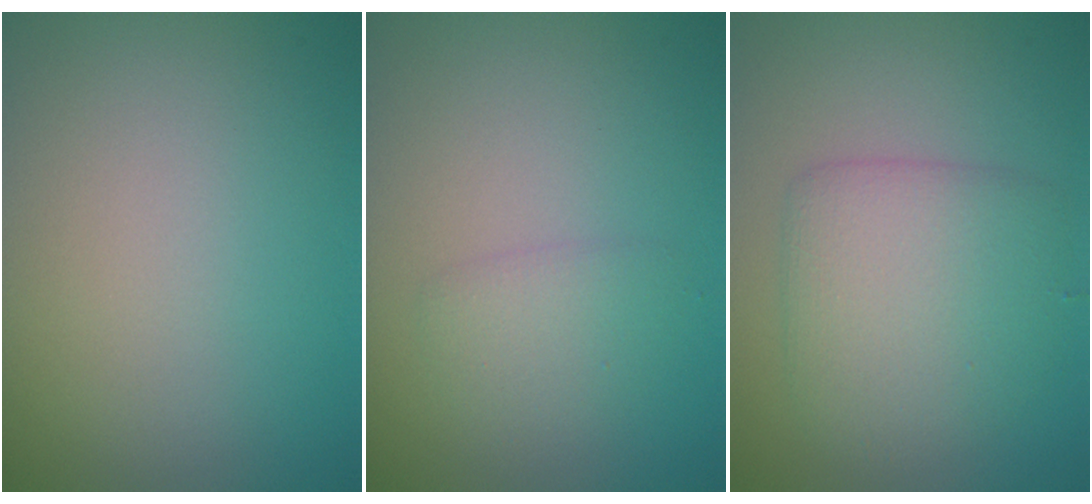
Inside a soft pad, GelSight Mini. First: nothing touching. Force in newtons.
{"total": 1.6, "press": 1.6, "slide": 0.1}
{"total": 4.6, "press": 4.6, "slide": 0.1}